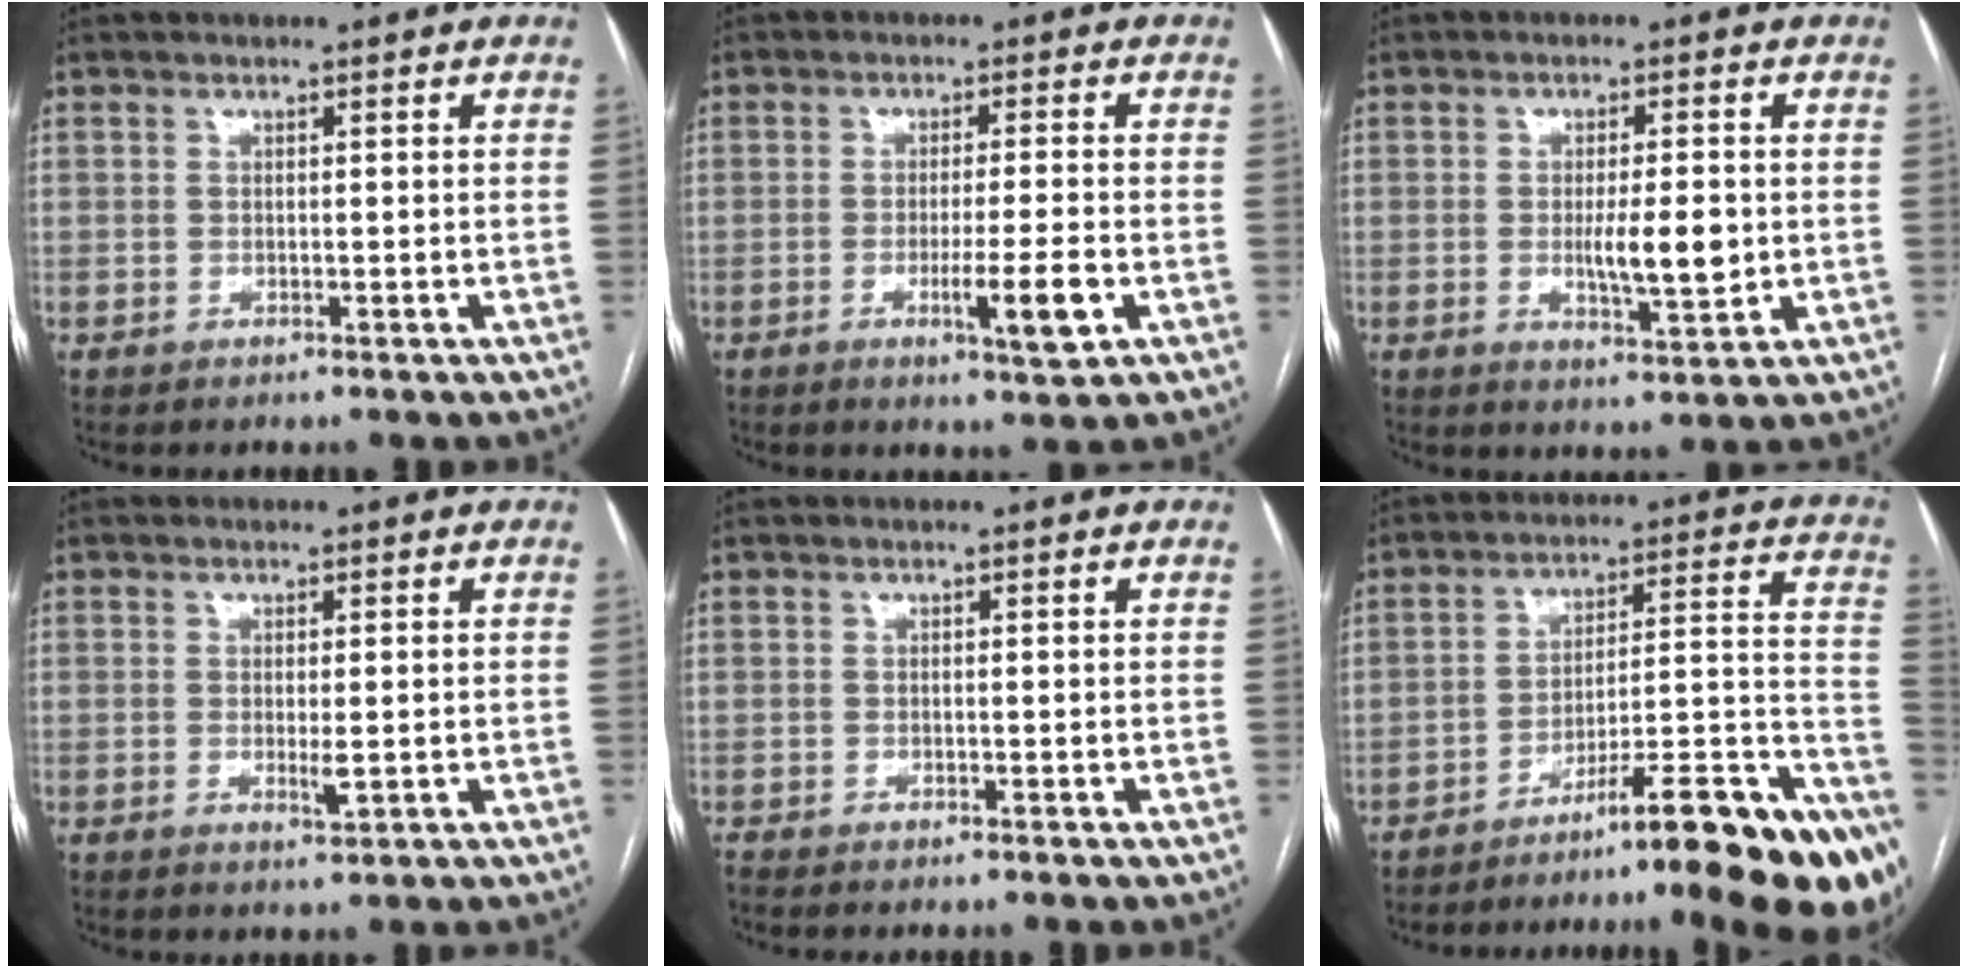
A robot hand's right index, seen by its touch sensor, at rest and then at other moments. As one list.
[{"total": 5.8, "force": [-2.0, -0.2, 5.4], "torque": [-0.085, -0.011, -0.030]}, {"total": 6.2, "force": [-0.5, 1.4, 6.0], "torque": [-0.100, -0.008, -0.004]}, {"total": 1.8, "force": [-0.2, 0.3, 1.7], "torque": [-0.028, -0.005, -0.002]}, {"total": 0.7, "force": [-0.6, -0.2, 0.0], "torque": [-0.001, 0.000, -0.014]}, {"total": 23.1, "force": [-17.2, 1.2, 15.4], "torque": [-0.115, 0.033, -0.248]}]